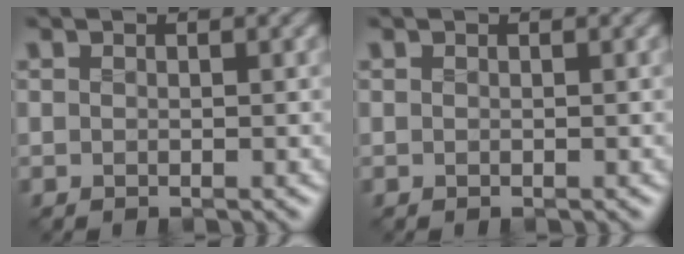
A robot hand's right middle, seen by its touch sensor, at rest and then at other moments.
{"total": 0.0}